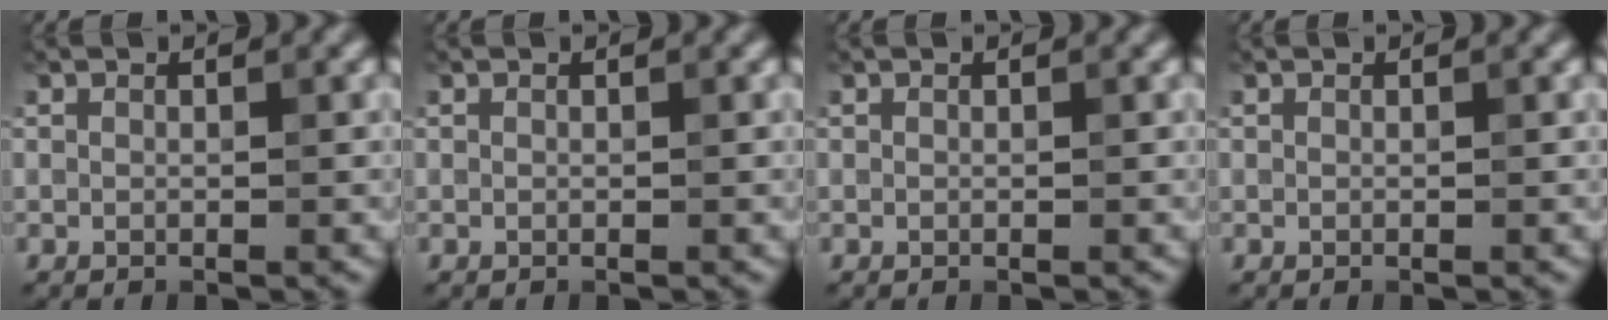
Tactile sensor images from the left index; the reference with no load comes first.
{"total": 0.0}
{"total": 0.0}
{"total": 0.0}